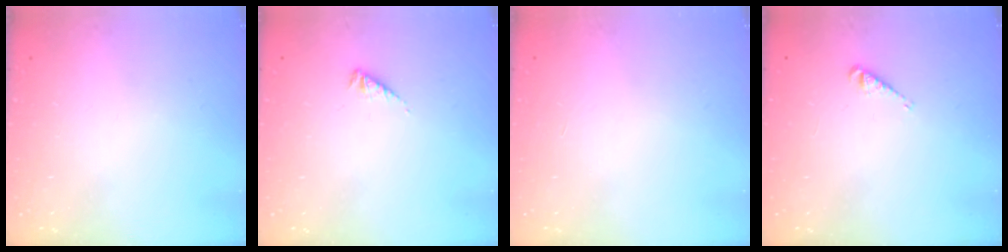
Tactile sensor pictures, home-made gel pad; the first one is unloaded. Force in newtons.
{"total": 1.9, "press": 1.9, "slide": 0.4}
{"total": 0.0}
{"total": 3.7, "press": 3.7, "slide": 0.5}